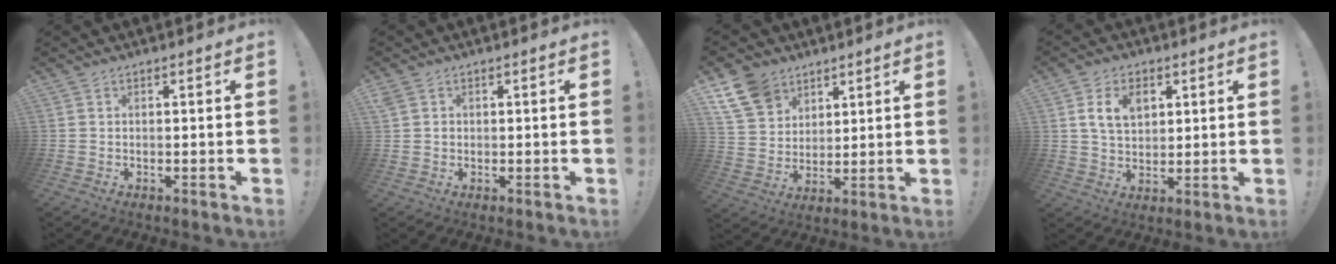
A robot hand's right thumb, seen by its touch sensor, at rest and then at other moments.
{"total": 2.0, "force": [0.5, 1.8, 0.8], "torque": [-0.013, 0.003, 0.010]}
{"total": 12.4, "force": [7.5, 8.8, 4.5], "torque": [-0.086, -0.035, 0.152]}
{"total": 8.9, "force": [3.2, 6.2, 5.5], "torque": [-0.092, 0.002, 0.058]}